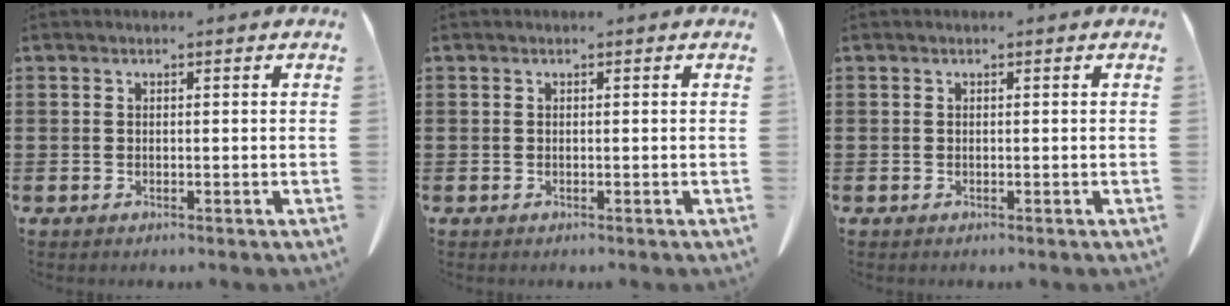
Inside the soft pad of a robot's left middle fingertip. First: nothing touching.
{"total": 0.0}
{"total": 0.0}